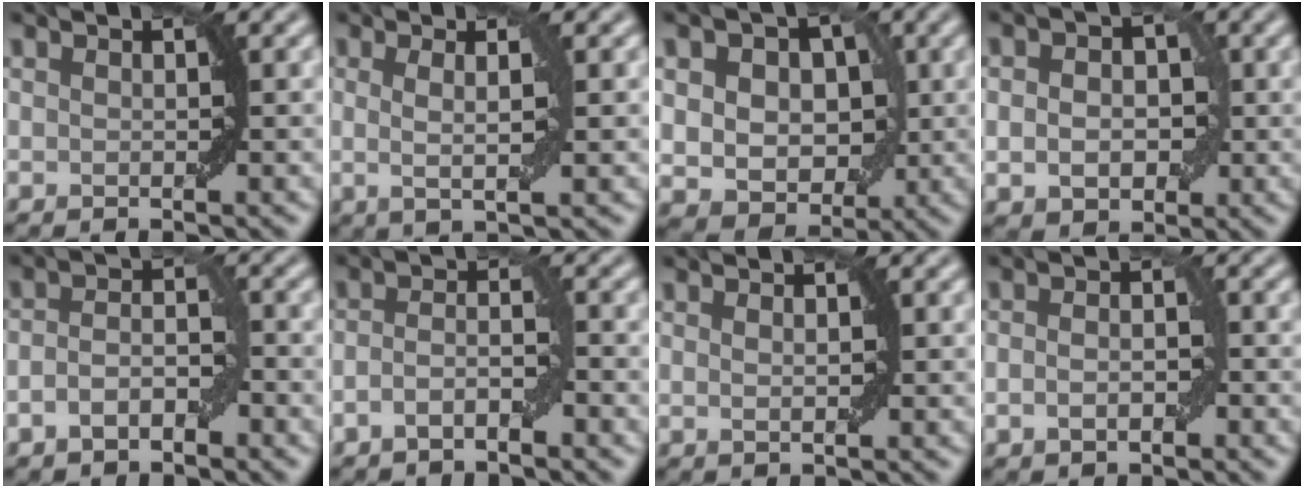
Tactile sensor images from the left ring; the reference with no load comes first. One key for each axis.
{"total": 2.6, "fx": 0.4, "fy": 0.4, "fz": 2.5, "tx": -0.044, "ty": -0.004, "tz": 0.005}
{"total": 8.5, "fx": 1.4, "fy": 6.5, "fz": 5.3, "tx": -0.061, "ty": 0.021, "tz": 0.008}
{"total": 4.4, "fx": -0.1, "fy": 3.2, "fz": 3.0, "tx": -0.038, "ty": -0.001, "tz": -0.005}
{"total": 3.1, "fx": -1.4, "fy": 1.5, "fz": 2.3, "tx": -0.044, "ty": 0.004, "tz": -0.028}
{"total": 2.4, "fx": -1.3, "fy": 0.7, "fz": 1.9, "tx": -0.040, "ty": 0.005, "tz": -0.029}
{"total": 0.8, "fx": 0.2, "fy": 0.3, "fz": 0.7, "tx": -0.014, "ty": 0.000, "tz": 0.005}
{"total": 2.3, "fx": -0.7, "fy": 1.3, "fz": 1.8, "tx": -0.029, "ty": 0.002, "tz": -0.012}